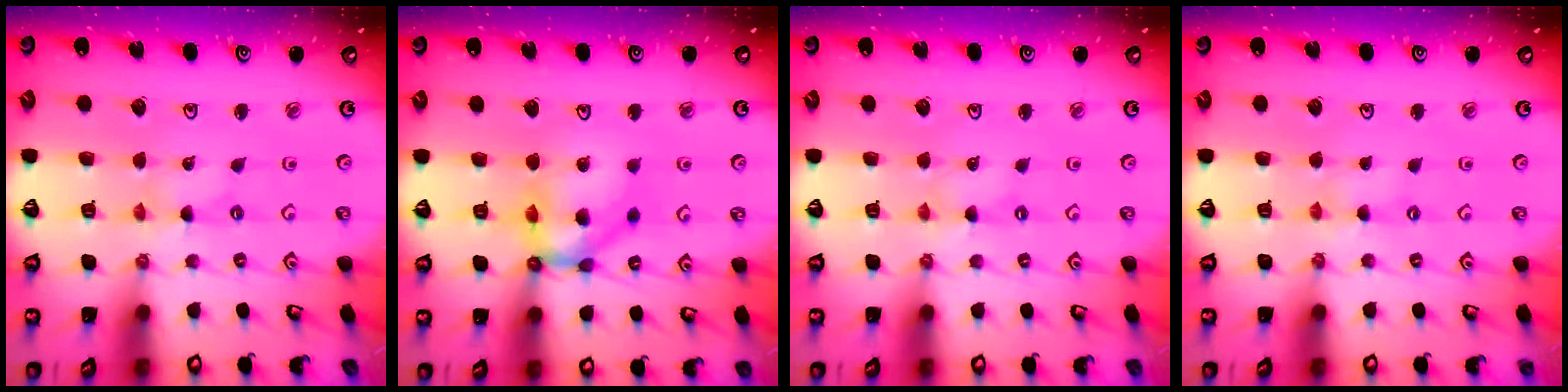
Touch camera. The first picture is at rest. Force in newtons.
{"total": 12.6, "press": 12.5, "slide": 1.8}
{"total": 0.0}
{"total": 1.5, "press": 1.5, "slide": 0.2}